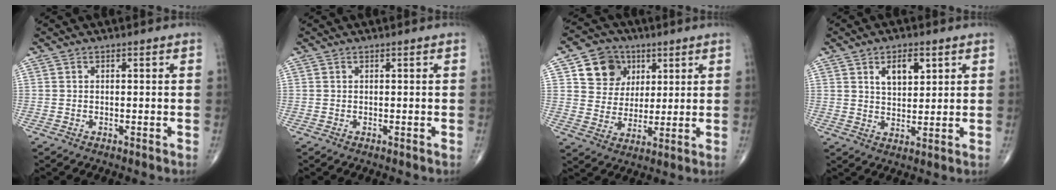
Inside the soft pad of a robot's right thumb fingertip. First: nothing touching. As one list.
[{"total": 0.0}, {"total": 10.6, "force": [4.4, 8.9, 3.7], "torque": [-0.025, -0.013, 0.077]}, {"total": 6.4, "force": [2.9, 3.4, 4.5], "torque": [-0.058, -0.019, 0.051]}]